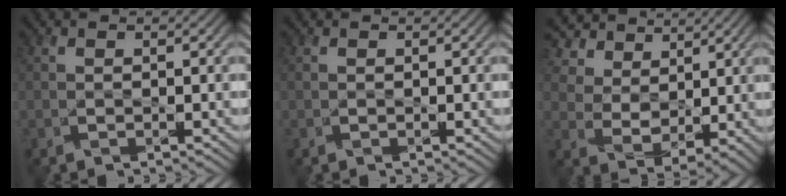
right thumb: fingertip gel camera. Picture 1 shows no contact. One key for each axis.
{"total": 0.0}
{"total": 7.9, "fx": 4.8, "fy": 5.0, "fz": 3.8, "tx": -0.097, "ty": 0.005, "tz": 0.096}